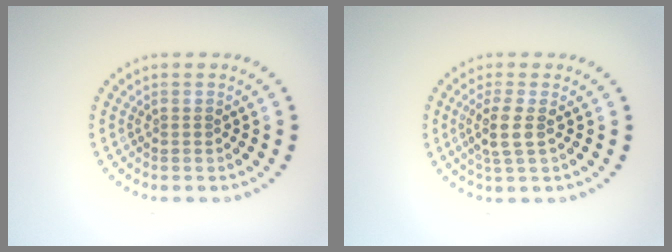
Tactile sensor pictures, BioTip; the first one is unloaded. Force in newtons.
{"total": 2.4, "press": 2.1, "slide": 1.2}